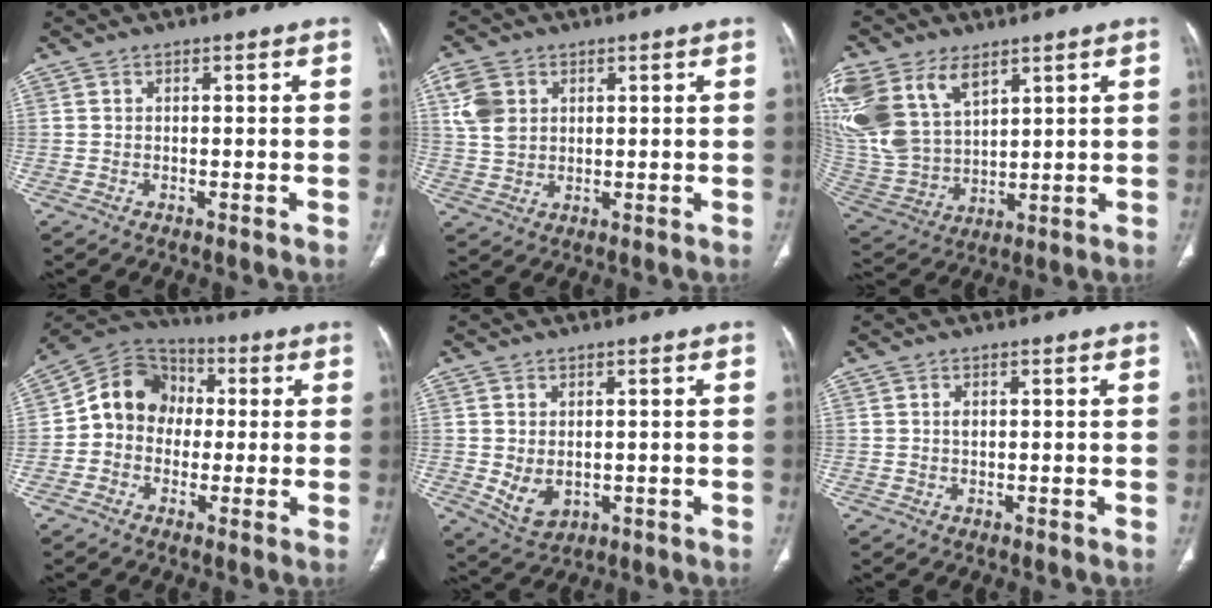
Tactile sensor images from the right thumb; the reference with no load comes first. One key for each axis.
{"total": 6.5, "fx": 2.4, "fy": 5.0, "fz": 3.5, "tx": -0.063, "ty": -0.005, "tz": 0.052}
{"total": 20.9, "fx": 10.3, "fy": 13.0, "fz": 12.8, "tx": -0.301, "ty": -0.003, "tz": 0.219}
{"total": 11.5, "fx": 0.1, "fy": 10.0, "fz": 5.7, "tx": -0.073, "ty": 0.033, "tz": -0.015}
{"total": 5.4, "fx": -0.3, "fy": 3.8, "fz": 3.8, "tx": -0.063, "ty": -0.010, "tz": 0.013}
{"total": 0.8, "fx": 0.2, "fy": 0.6, "fz": 0.6, "tx": -0.011, "ty": 0.001, "tz": 0.005}